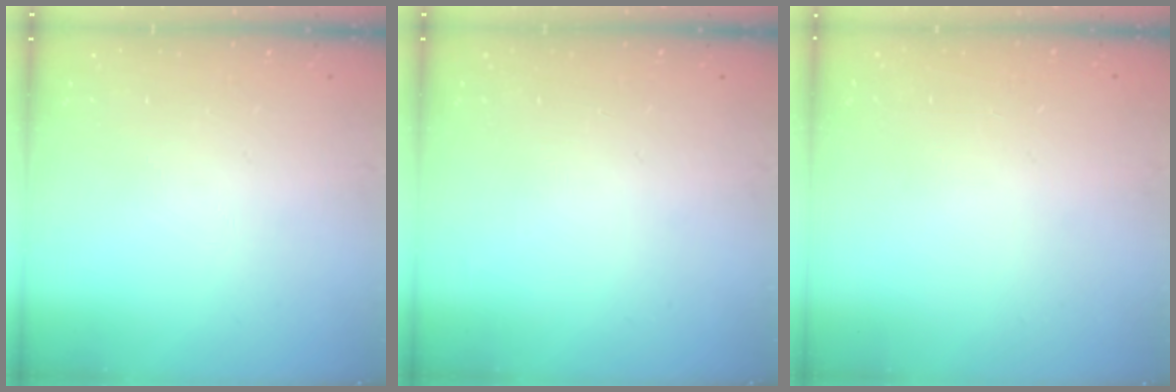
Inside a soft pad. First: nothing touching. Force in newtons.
{"total": 0.0}
{"total": 0.0}